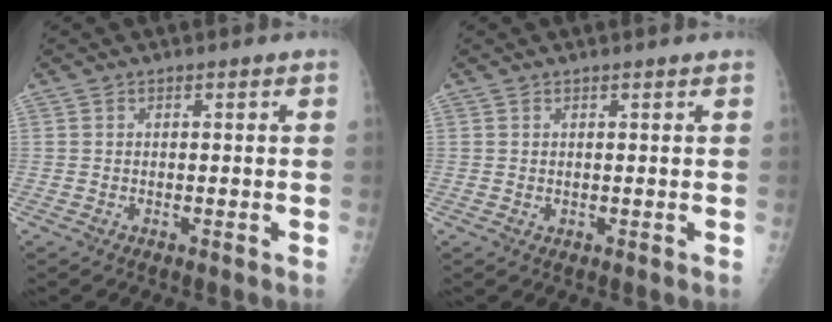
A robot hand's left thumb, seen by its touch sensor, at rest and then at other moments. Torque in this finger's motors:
{"motor_torque": [-0.12, -0.13, 0.04, 0.00, 0.00]}